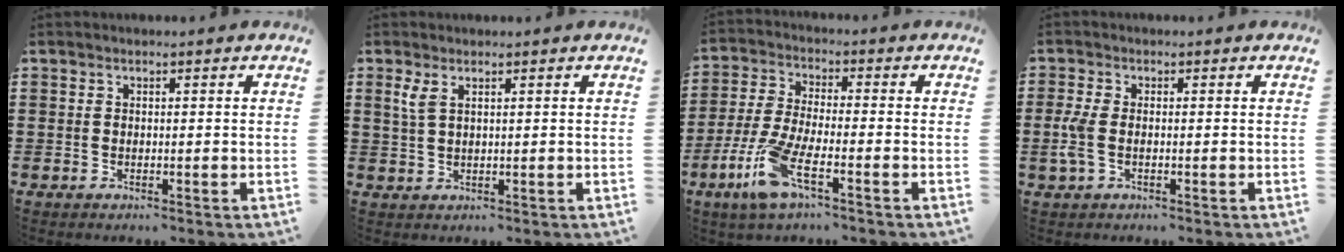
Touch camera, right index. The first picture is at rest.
{"total": 2.3, "force": [1.3, 0.7, 1.8], "torque": [-0.038, 0.004, 0.022]}
{"total": 9.3, "force": [-5.1, 2.1, 7.6], "torque": [-0.190, -0.022, -0.101]}
{"total": 3.4, "force": [-0.7, 1.5, 3.0], "torque": [-0.083, -0.008, -0.020]}